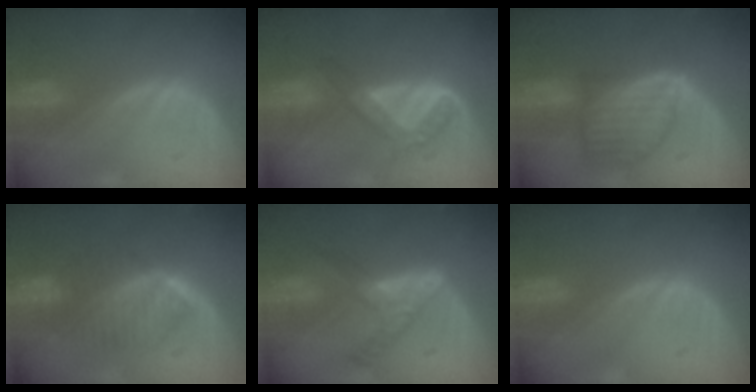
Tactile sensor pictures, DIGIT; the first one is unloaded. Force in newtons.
{"total": 4.9, "press": 4.8, "slide": 1.0}
{"total": 7.6, "press": 7.6, "slide": 0.3}
{"total": 6.4, "press": 6.3, "slide": 1.0}
{"total": 6.0, "press": 5.6, "slide": 2.4}
{"total": 0.0}